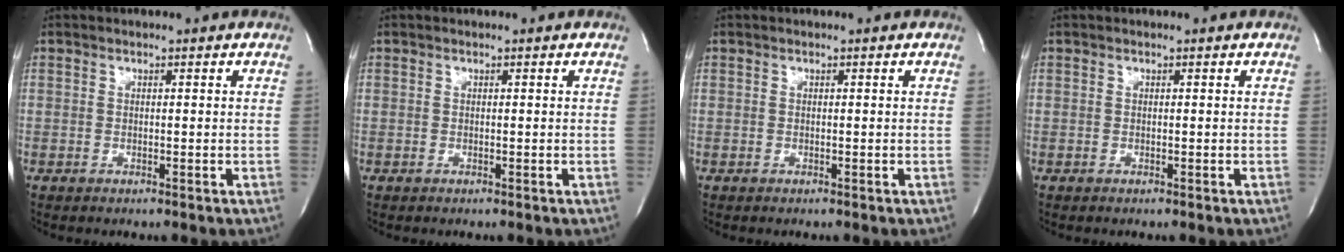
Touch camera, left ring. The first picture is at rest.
{"total": 0.0}
{"total": 0.0}
{"total": 0.0}